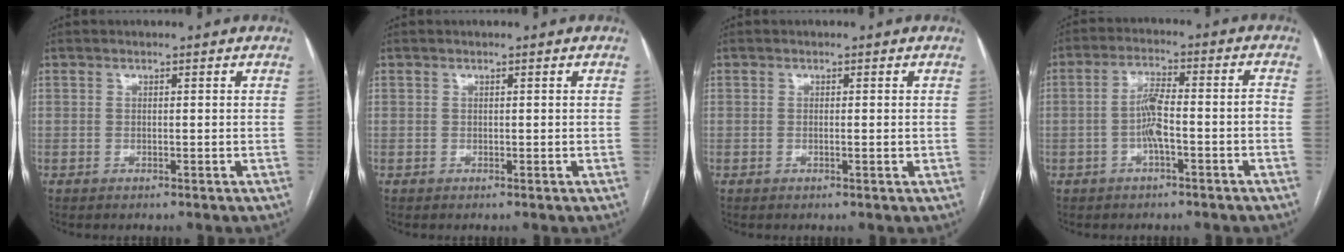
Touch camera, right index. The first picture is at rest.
{"total": 0.0}
{"total": 1.2, "force": [-0.2, 0.0, 1.1], "torque": [-0.020, -0.002, -0.001]}
{"total": 6.0, "force": [-2.0, 1.0, 5.5], "torque": [-0.108, 0.023, -0.032]}